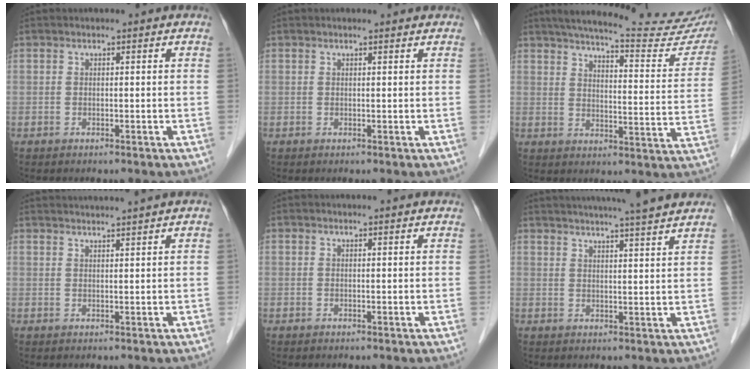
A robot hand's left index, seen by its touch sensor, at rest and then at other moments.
{"total": 1.8, "force": [1.8, 0.1, 0.5], "torque": [-0.013, 0.008, 0.019]}
{"total": 24.1, "force": [21.6, 2.5, 10.4], "torque": [-0.147, -0.051, 0.260]}
{"total": 6.8, "force": [6.2, -1.7, 2.2], "torque": [-0.025, 0.017, 0.082]}
{"total": 1.6, "force": [1.5, -0.2, 0.3], "torque": [-0.016, 0.002, 0.017]}
{"total": 15.2, "force": [13.6, -0.7, 6.7], "torque": [-0.113, 0.000, 0.172]}